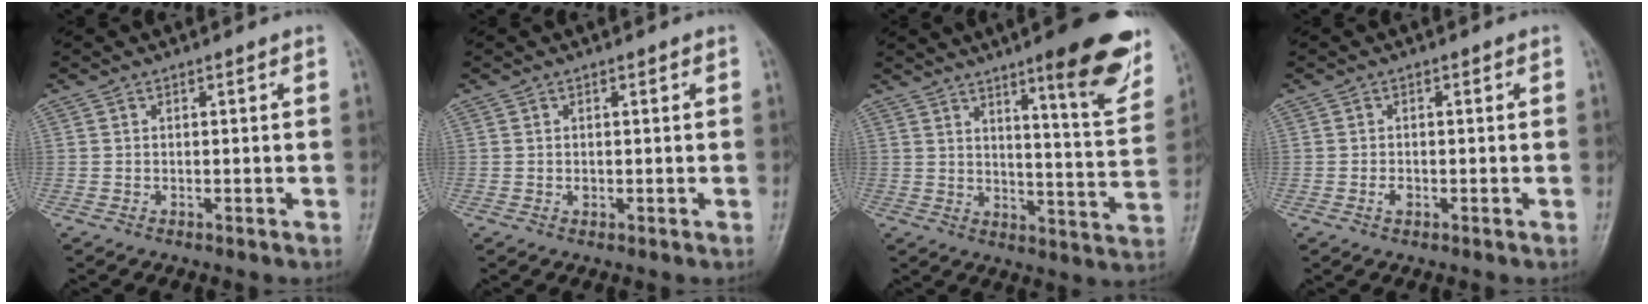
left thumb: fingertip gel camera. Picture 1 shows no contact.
{"total": 0.8, "force": [0.1, 0.6, 0.4], "torque": [-0.003, 0.000, 0.000]}
{"total": 15.7, "force": [9.5, 2.7, 12.3], "torque": [-0.136, -0.056, 0.132]}
{"total": 1.3, "force": [-0.5, 0.8, 0.9], "torque": [-0.014, 0.000, -0.010]}